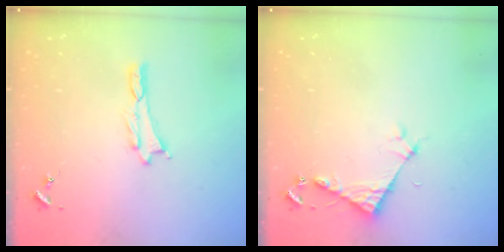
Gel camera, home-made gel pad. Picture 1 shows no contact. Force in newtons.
{"total": 4.3, "press": 4.3, "slide": 0.4}